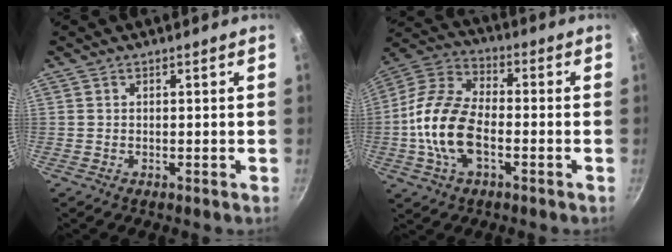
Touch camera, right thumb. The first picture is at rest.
{"total": 15.6, "force": [-3.1, 8.6, 12.6], "torque": [-0.235, 0.035, -0.077]}